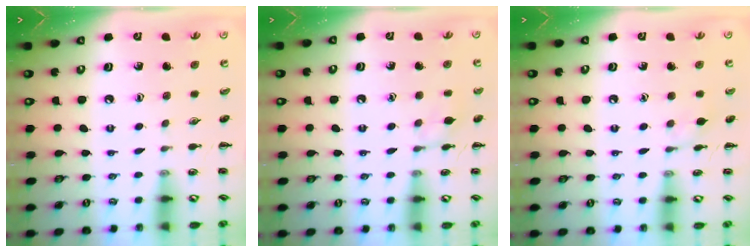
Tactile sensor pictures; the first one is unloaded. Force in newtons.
{"total": 6.3, "press": 6.1, "slide": 1.3}
{"total": 5.3, "press": 5.0, "slide": 1.8}